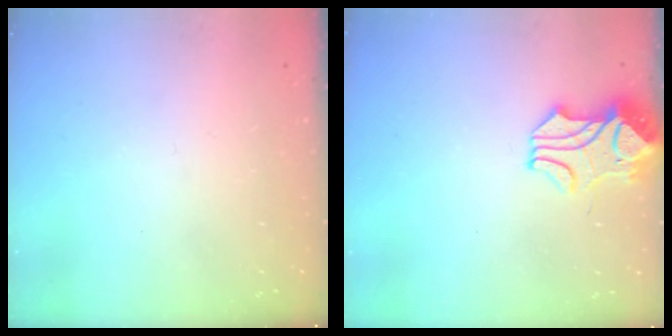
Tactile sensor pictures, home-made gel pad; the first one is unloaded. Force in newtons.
{"total": 2.5, "press": 2.2, "slide": 1.1}